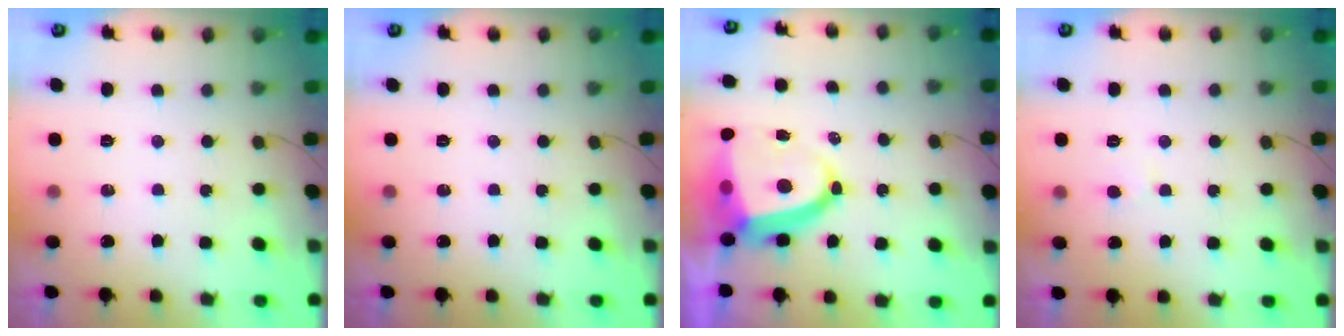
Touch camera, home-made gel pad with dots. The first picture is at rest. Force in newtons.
{"total": 0.0}
{"total": 10.3, "press": 10.2, "slide": 1.2}
{"total": 2.5, "press": 2.5, "slide": 0.2}